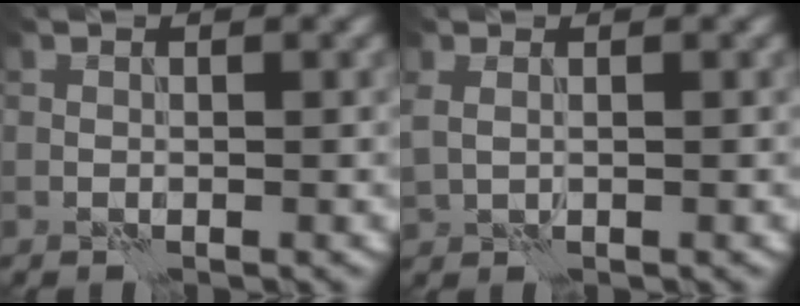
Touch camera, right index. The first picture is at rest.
{"total": 1.2, "force": [0.6, 0.7, 0.8], "torque": [-0.019, 0.003, 0.016]}